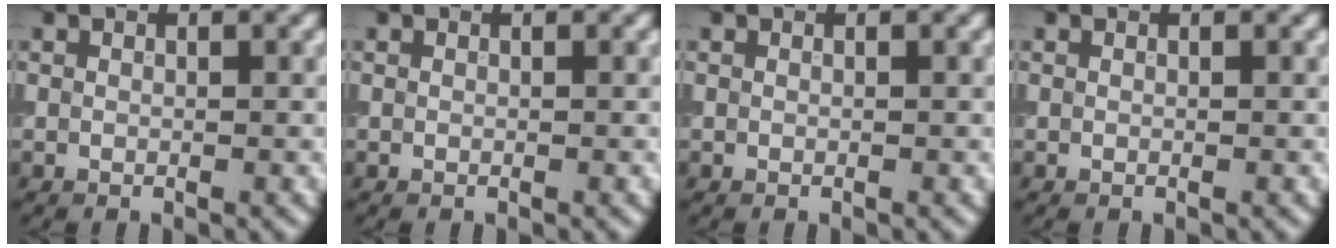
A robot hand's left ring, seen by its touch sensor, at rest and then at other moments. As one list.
[{"total": 0.0}, {"total": 0.0}, {"total": 0.0}]